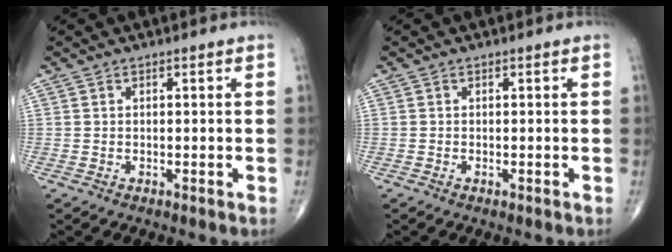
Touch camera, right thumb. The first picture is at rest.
{"total": 0.0}